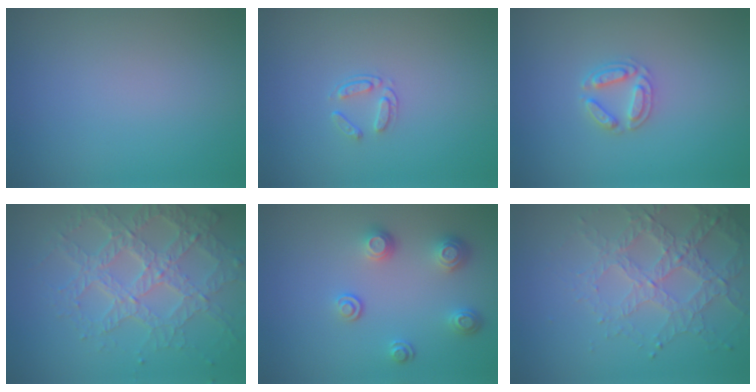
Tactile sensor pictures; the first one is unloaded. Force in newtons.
{"total": 1.4, "press": 0.9, "slide": 1.1}
{"total": 2.5, "press": 2.5, "slide": 0.4}
{"total": 6.8, "press": 4.9, "slide": 4.7}
{"total": 3.2, "press": 2.5, "slide": 1.9}
{"total": 3.9, "press": 3.7, "slide": 1.3}